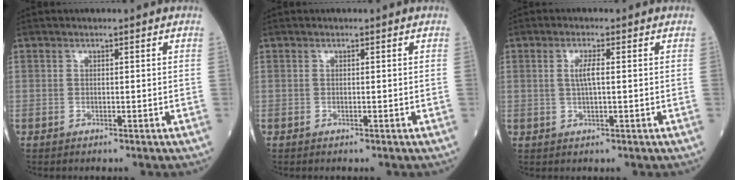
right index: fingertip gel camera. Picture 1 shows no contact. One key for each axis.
{"total": 0.0}
{"total": 2.6, "fx": 0.4, "fy": 0.2, "fz": 2.6, "tx": -0.053, "ty": 0.000, "tz": 0.008}